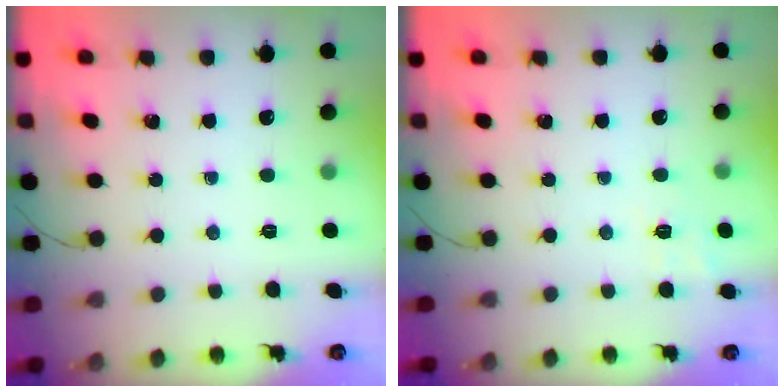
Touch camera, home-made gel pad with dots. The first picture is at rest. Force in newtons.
{"total": 5.8, "press": 5.5, "slide": 2.0}